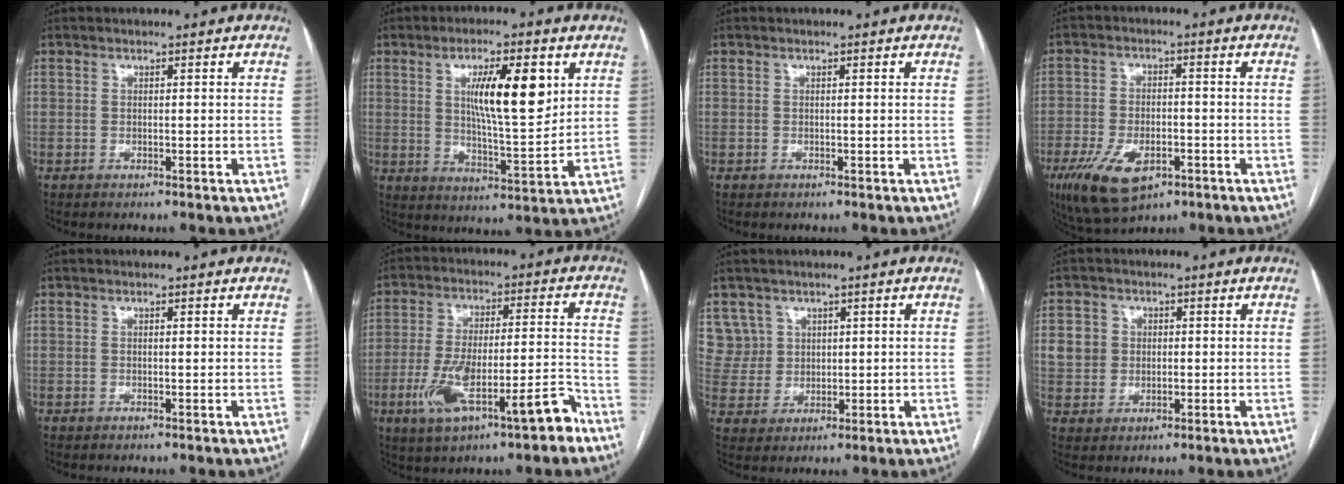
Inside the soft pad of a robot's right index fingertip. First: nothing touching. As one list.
[{"total": 11.8, "force": [3.9, 2.3, 10.9], "torque": [-0.182, -0.003, 0.067]}, {"total": 0.0}, {"total": 10.8, "force": [-5.2, 5.3, 7.8], "torque": [-0.150, -0.007, -0.082]}, {"total": 0.0}, {"total": 13.9, "force": [-7.0, 3.3, 11.6], "torque": [-0.208, 0.021, -0.106]}, {"total": 6.3, "force": [3.1, 5.4, -0.3], "torque": [0.006, 0.014, 0.072]}, {"total": 5.4, "force": [0.9, 5.1, 1.5], "torque": [-0.026, 0.013, 0.022]}]